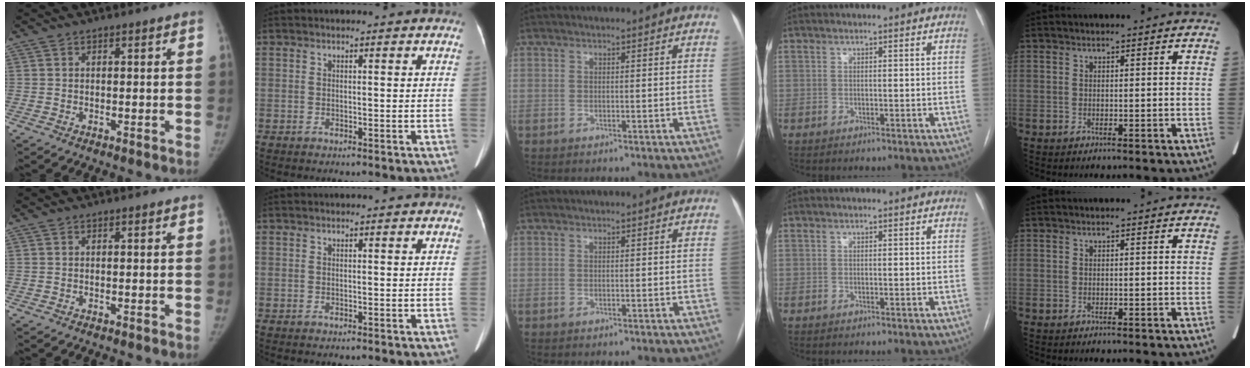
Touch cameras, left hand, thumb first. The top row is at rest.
{}